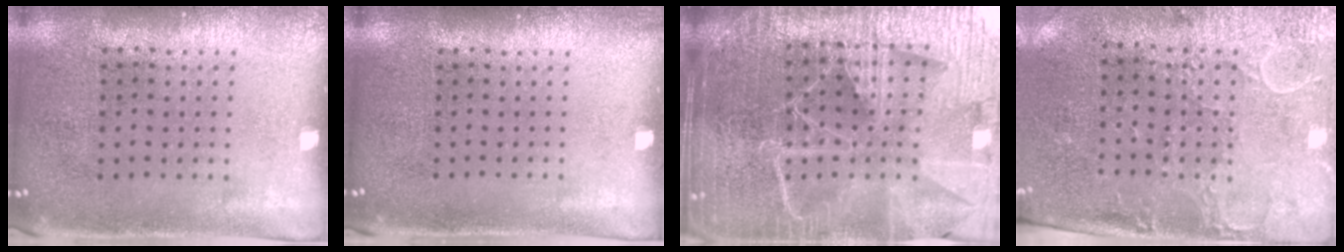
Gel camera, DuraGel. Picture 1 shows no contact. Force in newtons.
{"total": 0.5, "press": 0.5, "slide": 0.1}
{"total": 6.3, "press": 5.5, "slide": 3.1}
{"total": 2.9, "press": 2.4, "slide": 1.7}